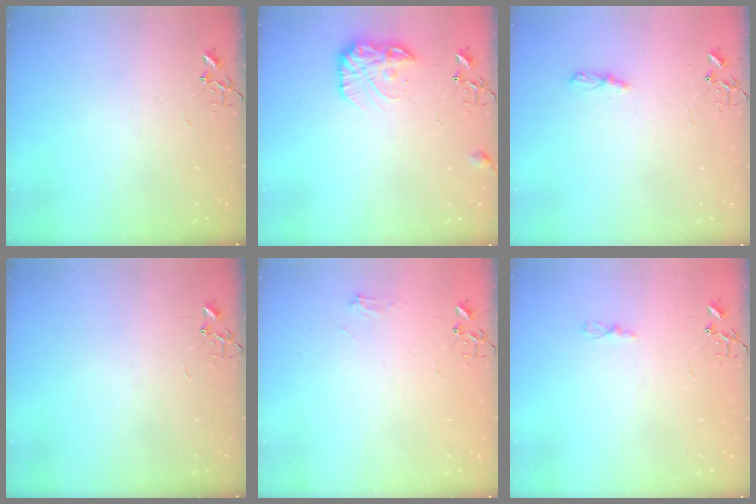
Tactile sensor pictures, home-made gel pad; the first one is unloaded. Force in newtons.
{"total": 12.4, "press": 12.4, "slide": 0.5}
{"total": 4.8, "press": 4.8, "slide": 0.5}
{"total": 0.0}
{"total": 5.5, "press": 5.5, "slide": 0.3}
{"total": 2.9, "press": 2.9, "slide": 0.4}